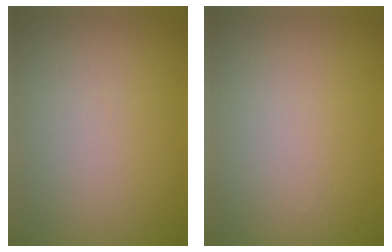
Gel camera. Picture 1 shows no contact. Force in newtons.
{"total": 0.0}